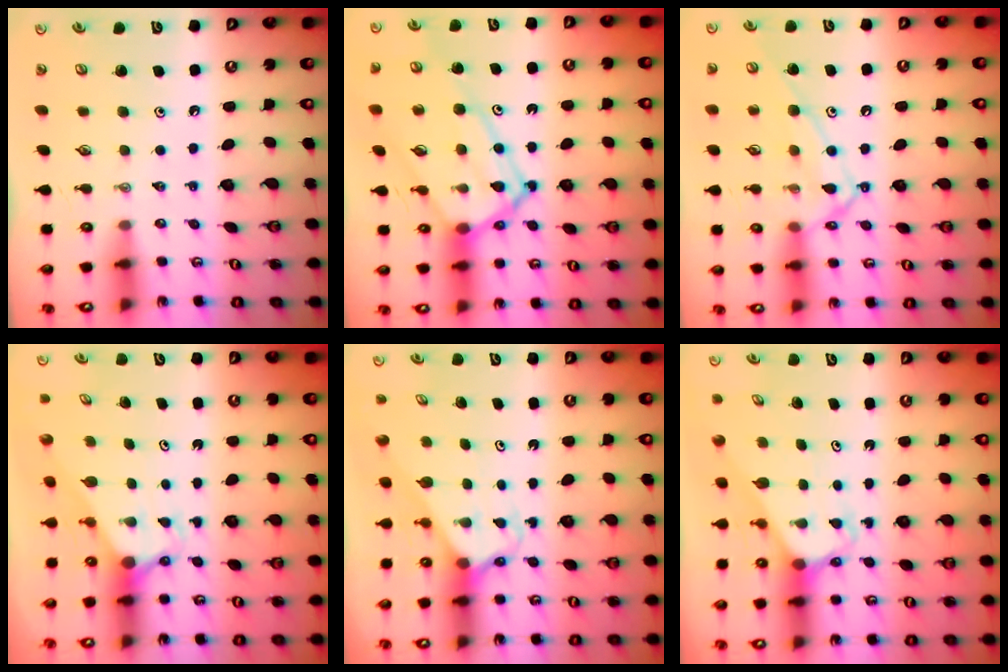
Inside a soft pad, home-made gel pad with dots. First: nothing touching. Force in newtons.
{"total": 17.2, "press": 17.0, "slide": 2.5}
{"total": 12.6, "press": 12.6, "slide": 0.7}
{"total": 2.7, "press": 2.7, "slide": 0.0}
{"total": 2.5, "press": 2.5, "slide": 0.2}
{"total": 2.8, "press": 2.8, "slide": 0.2}